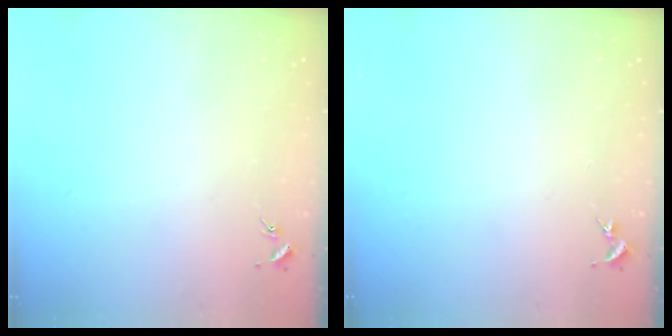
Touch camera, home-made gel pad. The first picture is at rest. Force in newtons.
{"total": 0.0}